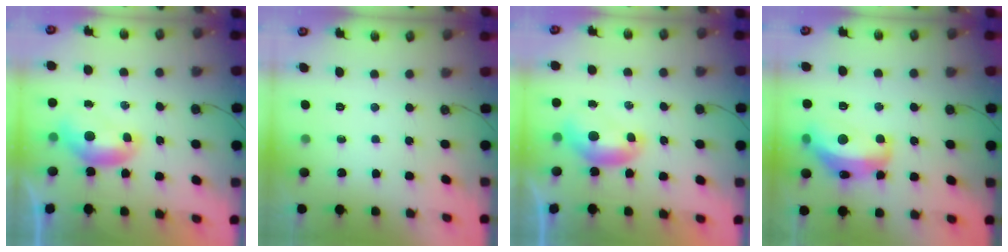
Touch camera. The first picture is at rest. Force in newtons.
{"total": 0.0}
{"total": 0.0}
{"total": 9.5, "press": 9.4, "slide": 0.9}